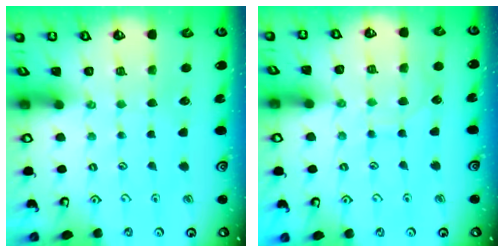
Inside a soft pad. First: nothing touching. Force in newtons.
{"total": 7.2, "press": 7.1, "slide": 0.6}